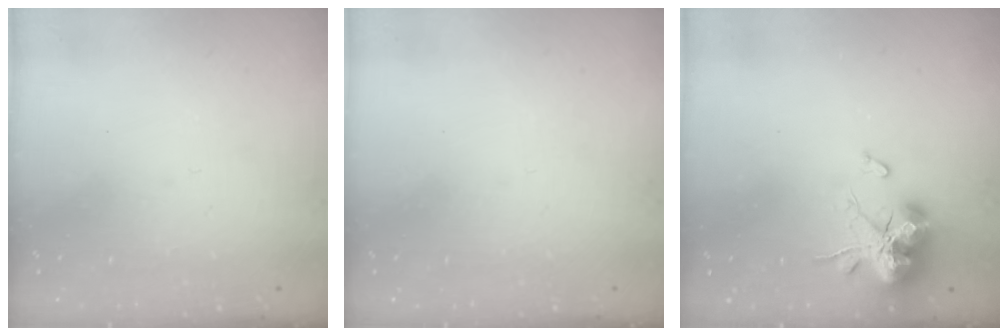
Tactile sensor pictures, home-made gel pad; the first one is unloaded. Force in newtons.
{"total": 0.0}
{"total": 16.7, "press": 16.6, "slide": 1.7}